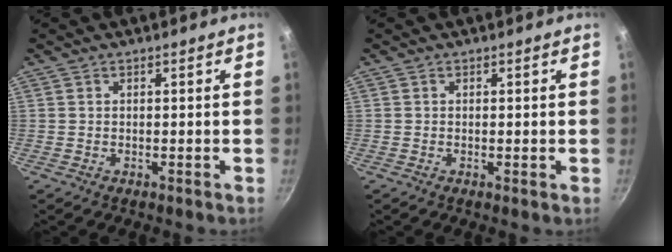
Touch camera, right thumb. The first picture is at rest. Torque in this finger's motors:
{"motor_torque": [-0.12, 0.06, -0.09, -0.08, 0.02]}